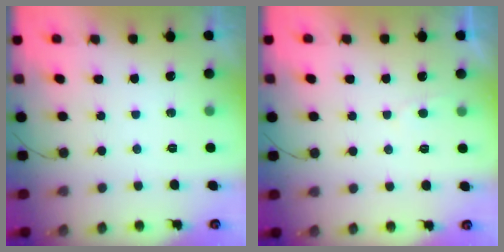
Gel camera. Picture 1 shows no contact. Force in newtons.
{"total": 1.4, "press": 1.4, "slide": 0.2}